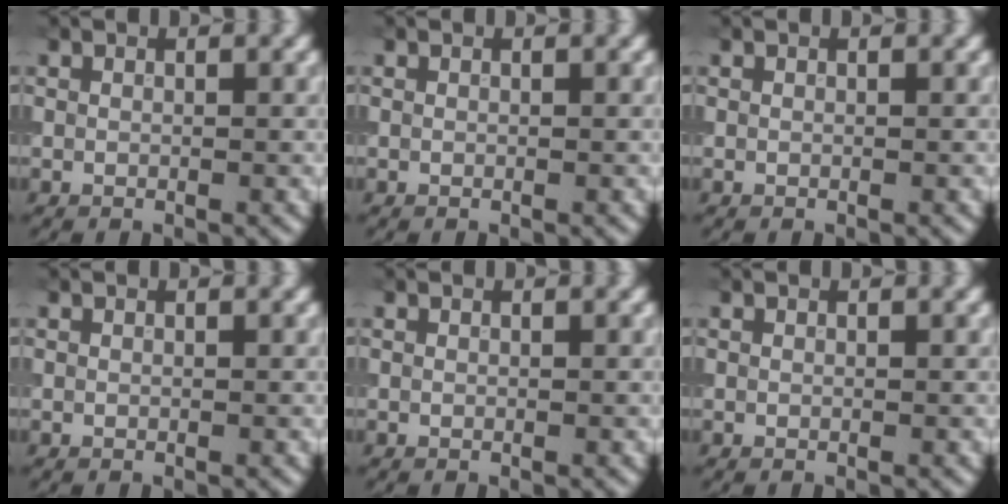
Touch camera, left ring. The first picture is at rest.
{"total": 0.0}
{"total": 0.0}
{"total": 0.0}
{"total": 0.0}
{"total": 0.0}